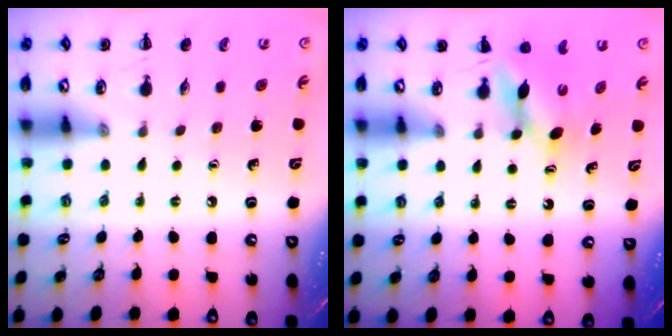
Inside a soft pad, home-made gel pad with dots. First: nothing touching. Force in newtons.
{"total": 4.9, "press": 4.9, "slide": 0.5}